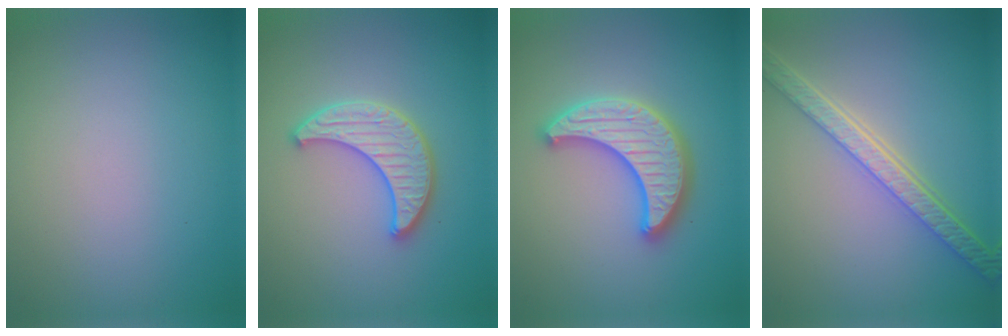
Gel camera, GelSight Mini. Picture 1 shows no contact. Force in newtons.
{"total": 3.8, "press": 3.7, "slide": 0.9}
{"total": 5.4, "press": 5.3, "slide": 0.9}
{"total": 5.4, "press": 4.2, "slide": 3.5}